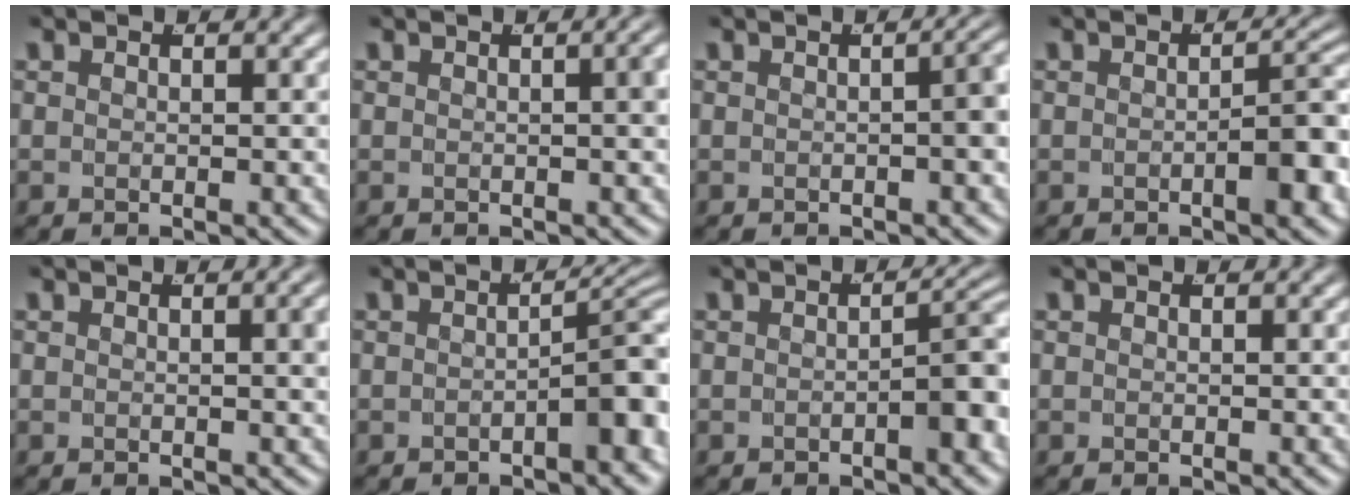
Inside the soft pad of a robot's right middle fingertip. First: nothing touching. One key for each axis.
{"total": 1.4, "fx": 0.0, "fy": 0.0, "fz": 1.4, "tx": -0.011, "ty": 0.008, "tz": -0.004}
{"total": 2.7, "fx": -0.4, "fy": 0.6, "fz": 2.6, "tx": -0.021, "ty": 0.009, "tz": -0.009}
{"total": 3.6, "fx": -1.4, "fy": 0.9, "fz": 3.2, "tx": -0.032, "ty": 0.005, "tz": -0.024}
{"total": 1.0, "fx": 0.2, "fy": 0.0, "fz": 1.0, "tx": -0.006, "ty": 0.003, "tz": 0.000}
{"total": 5.1, "fx": -1.8, "fy": 1.6, "fz": 4.5, "tx": -0.034, "ty": 0.004, "tz": -0.030}
{"total": 3.6, "fx": -1.5, "fy": 1.0, "fz": 3.1, "tx": -0.026, "ty": 0.004, "tz": -0.024}
{"total": 0.0}